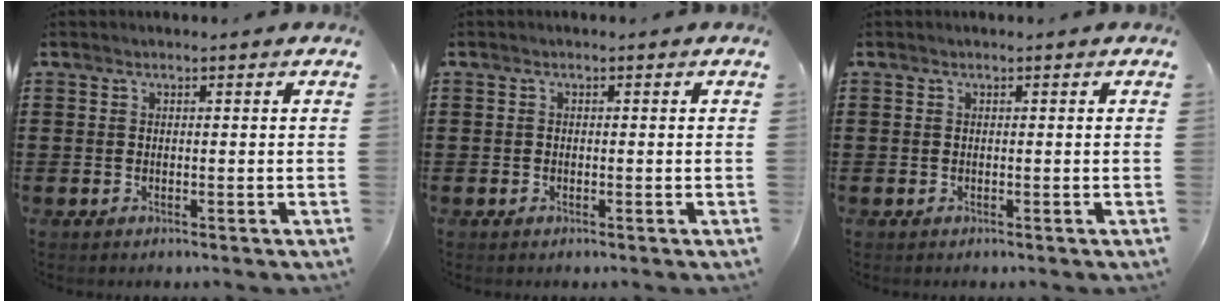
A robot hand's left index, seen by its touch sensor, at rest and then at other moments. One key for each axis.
{"total": 0.5, "fx": -0.3, "fy": 0.3, "fz": 0.2, "tx": -0.006, "ty": 0.000, "tz": -0.007}
{"total": 0.0}